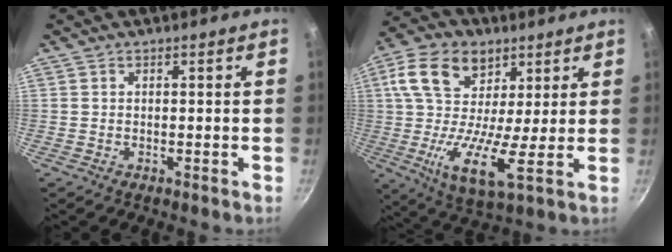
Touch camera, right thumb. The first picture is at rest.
{"total": 16.8, "force": [5.0, 9.6, 12.9], "torque": [-0.223, -0.015, 0.070]}